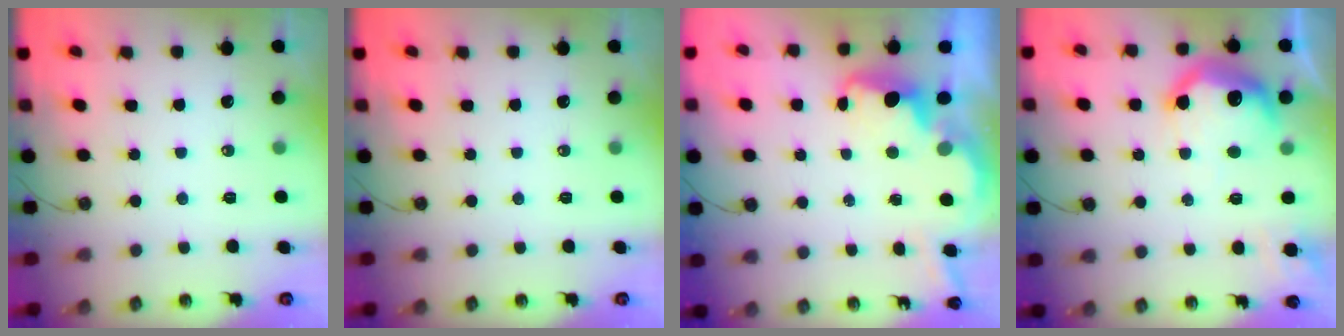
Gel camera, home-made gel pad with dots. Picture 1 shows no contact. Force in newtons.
{"total": 0.0}
{"total": 3.9, "press": 3.8, "slide": 0.7}
{"total": 16.7, "press": 16.7, "slide": 1.1}